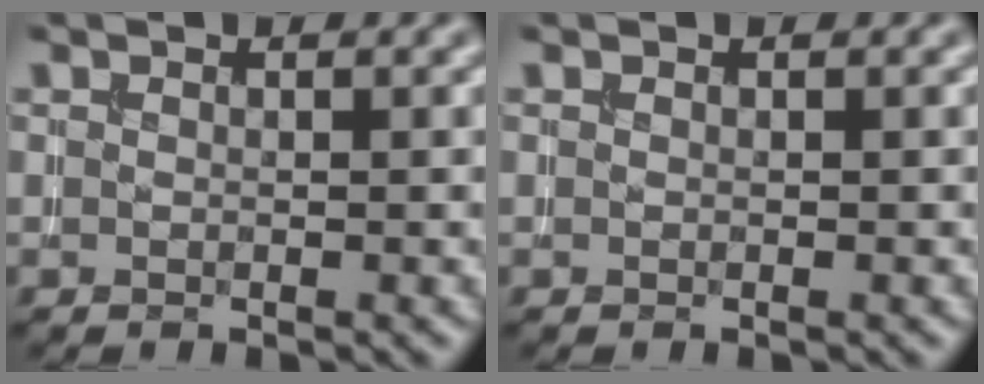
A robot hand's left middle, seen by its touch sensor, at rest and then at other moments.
{"total": 0.0}